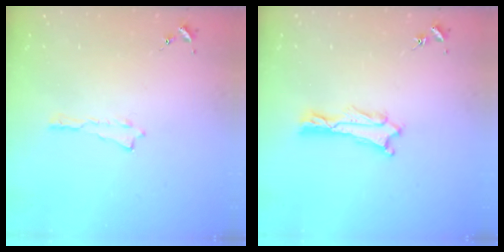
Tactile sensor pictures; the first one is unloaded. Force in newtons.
{"total": 1.0, "press": 1.0, "slide": 0.1}